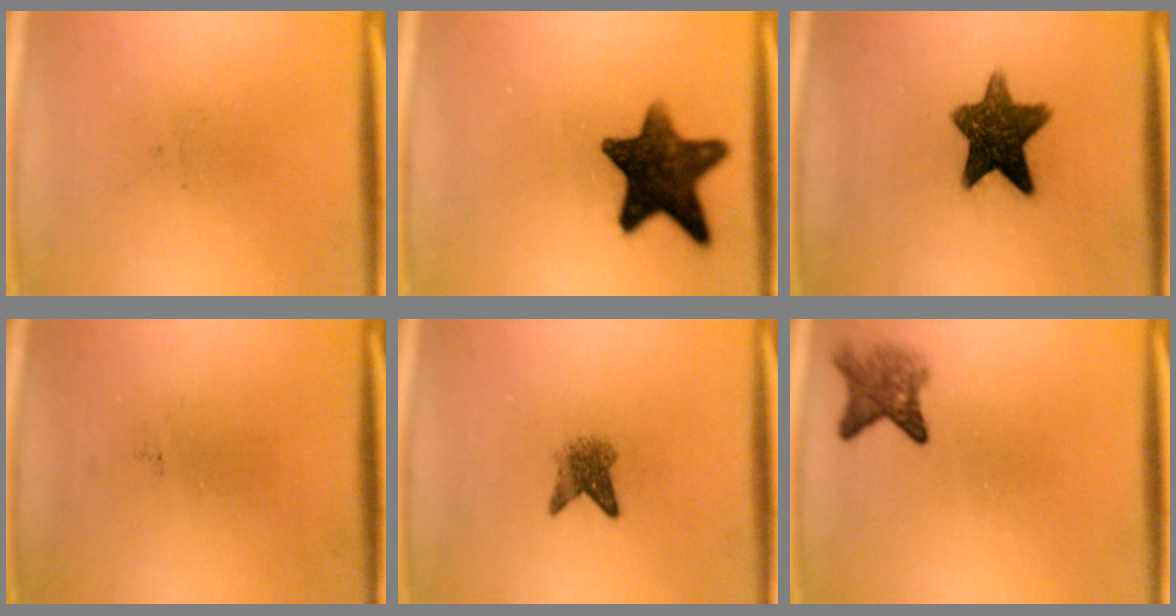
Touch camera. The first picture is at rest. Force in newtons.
{"total": 13.5}
{"total": 10.7}
{"total": 0.0}
{"total": 3.1}
{"total": 3.9}